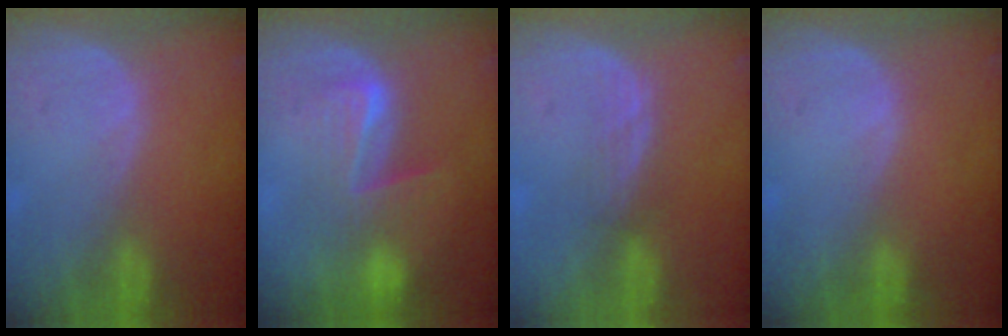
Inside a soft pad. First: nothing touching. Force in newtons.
{"total": 6.5, "press": 6.3, "slide": 1.3}
{"total": 2.2, "press": 2.1, "slide": 0.2}
{"total": 0.0}